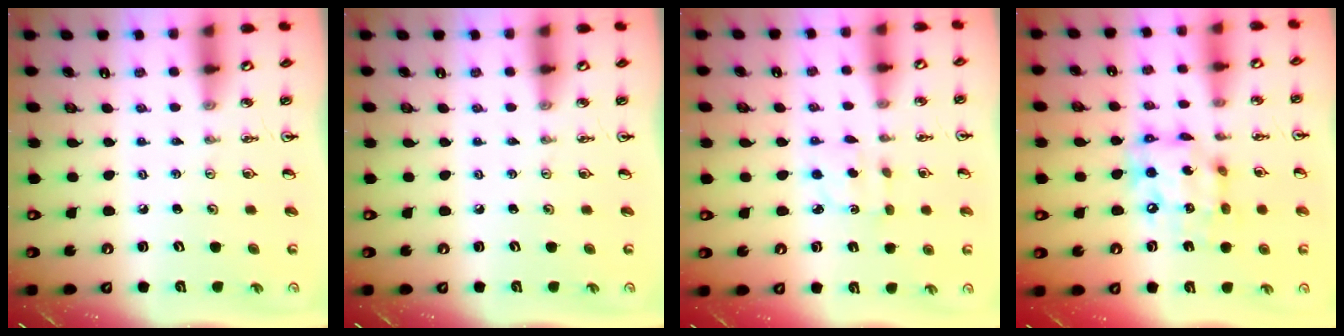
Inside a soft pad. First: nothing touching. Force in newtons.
{"total": 0.0}
{"total": 2.6, "press": 2.5, "slide": 0.7}
{"total": 14.1, "press": 14.0, "slide": 1.6}